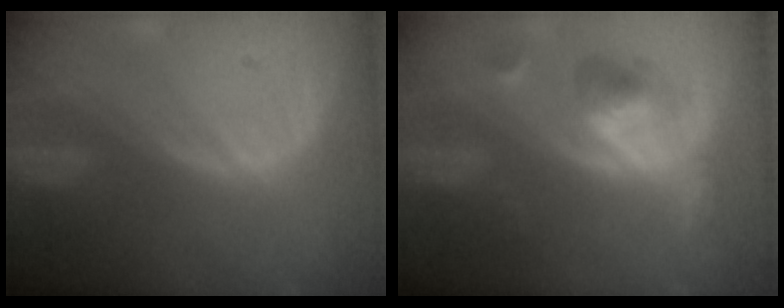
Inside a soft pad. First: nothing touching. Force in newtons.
{"total": 6.0, "press": 5.4, "slide": 2.7}